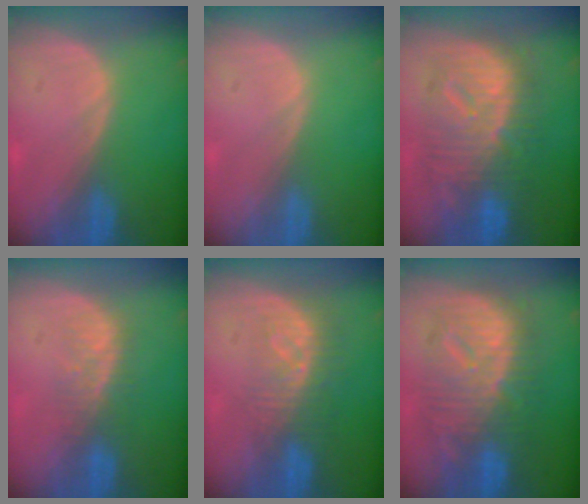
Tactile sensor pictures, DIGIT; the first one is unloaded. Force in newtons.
{"total": 0.0}
{"total": 12.6, "press": 12.5, "slide": 1.2}
{"total": 4.5, "press": 4.2, "slide": 1.7}
{"total": 8.4, "press": 7.4, "slide": 3.9}
{"total": 12.3, "press": 12.3, "slide": 1.1}